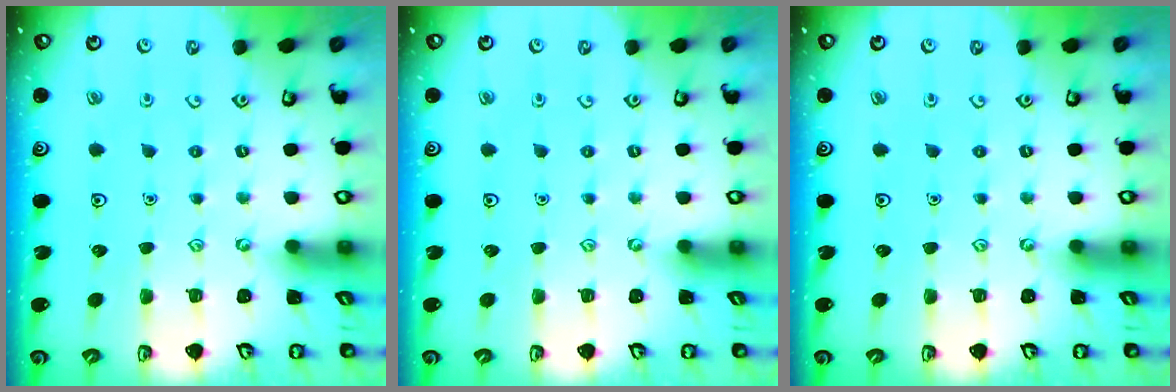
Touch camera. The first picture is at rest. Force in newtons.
{"total": 0.0}
{"total": 0.0}